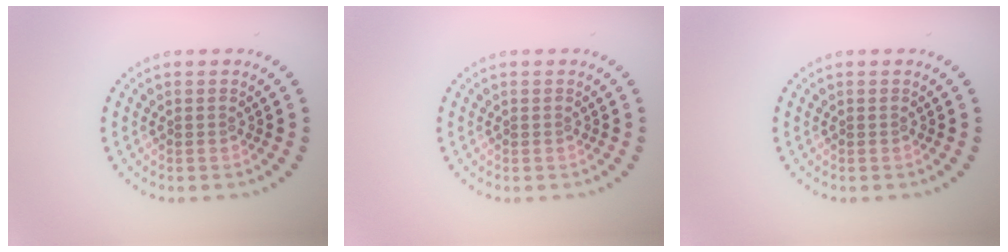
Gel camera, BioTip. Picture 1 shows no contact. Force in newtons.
{"total": 0.0}
{"total": 0.0}